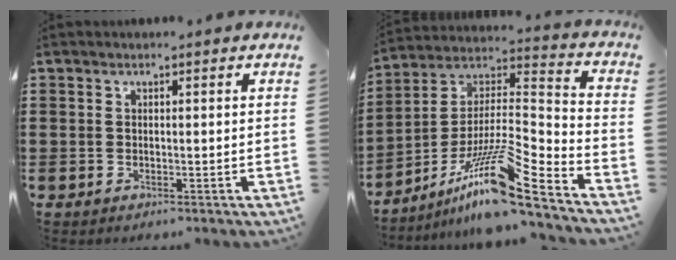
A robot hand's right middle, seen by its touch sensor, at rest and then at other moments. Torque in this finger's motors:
{"motor_torque": [2.14, 0.00, 1.05, 0.21]}